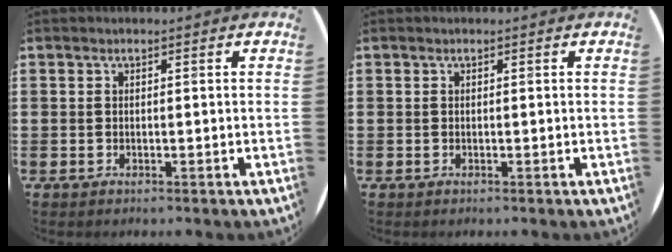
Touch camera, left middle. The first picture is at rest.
{"total": 0.0}